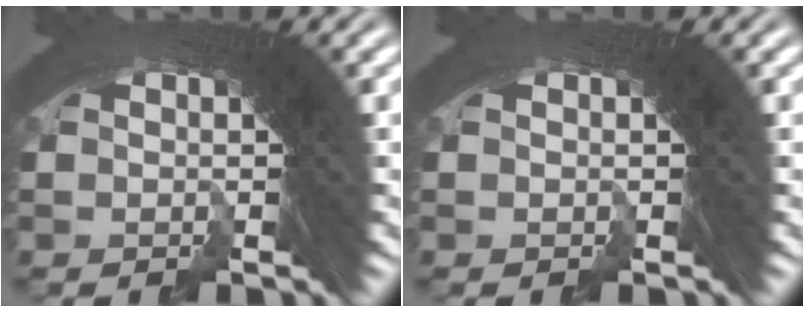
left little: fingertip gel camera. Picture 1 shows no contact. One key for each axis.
{"total": 0.0}